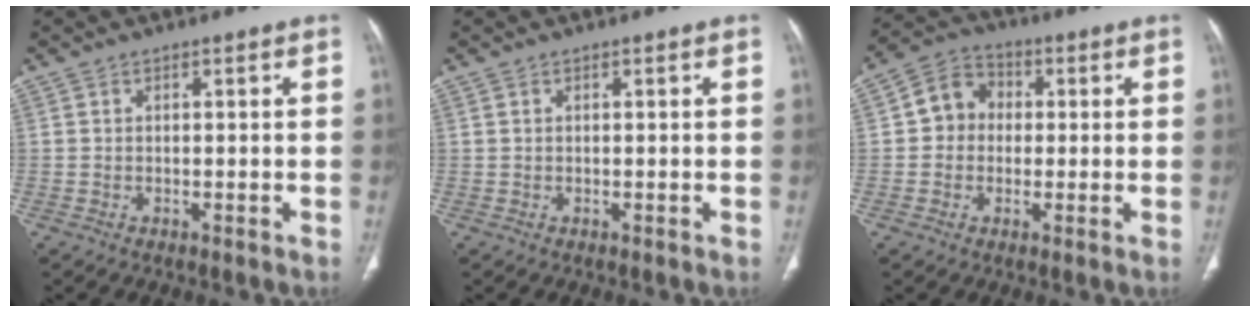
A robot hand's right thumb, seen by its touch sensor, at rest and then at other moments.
{"total": 0.0}
{"total": 7.3, "force": [0.2, 6.6, 3.3], "torque": [-0.033, 0.021, -0.012]}